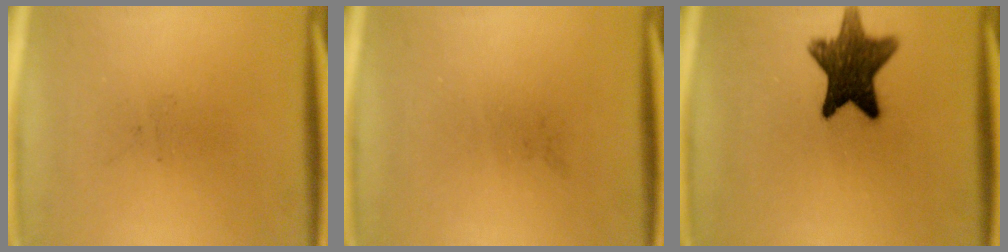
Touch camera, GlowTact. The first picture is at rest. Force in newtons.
{"total": 0.0}
{"total": 11.5}